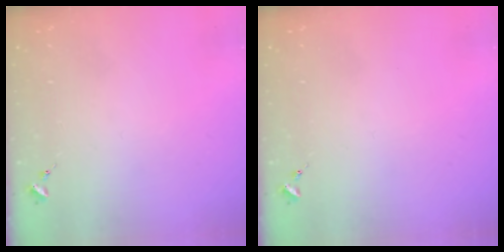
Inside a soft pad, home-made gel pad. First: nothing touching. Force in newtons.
{"total": 0.0}